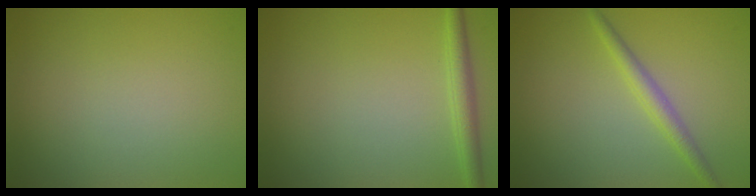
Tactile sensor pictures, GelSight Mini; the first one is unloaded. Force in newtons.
{"total": 2.0, "press": 2.0, "slide": 0.1}
{"total": 2.0, "press": 2.0, "slide": 0.0}